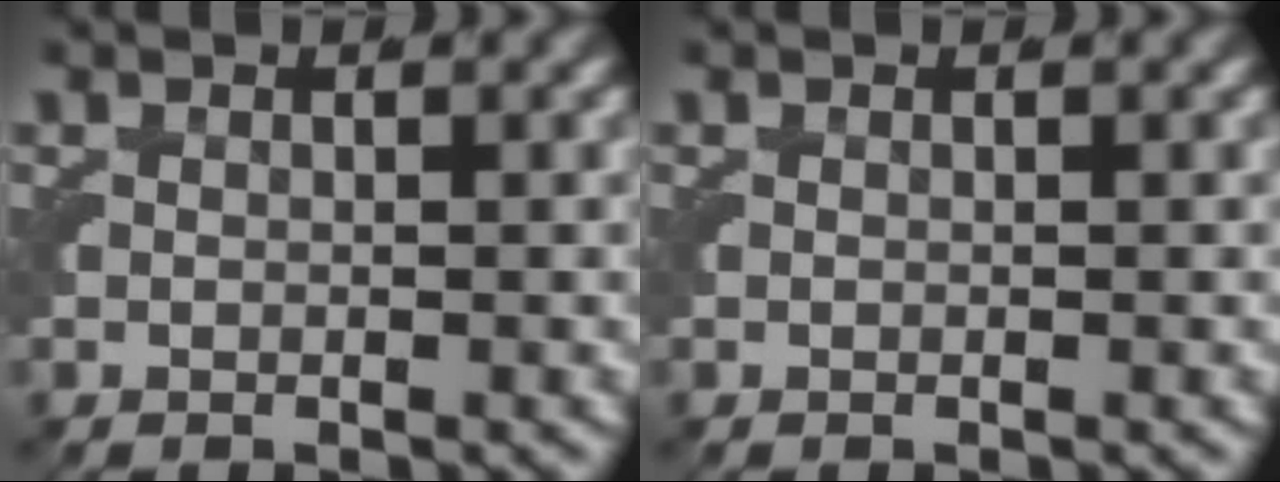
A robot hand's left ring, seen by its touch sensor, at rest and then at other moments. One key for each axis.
{"total": 0.0}